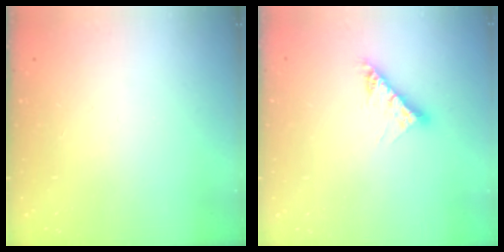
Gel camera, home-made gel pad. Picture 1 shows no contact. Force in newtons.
{"total": 8.6, "press": 8.5, "slide": 0.9}